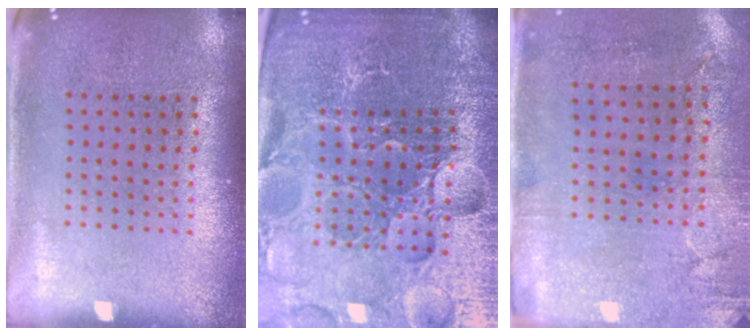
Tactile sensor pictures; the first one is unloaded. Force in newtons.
{"total": 5.6, "press": 5.2, "slide": 2.1}
{"total": 2.9, "press": 2.3, "slide": 1.7}